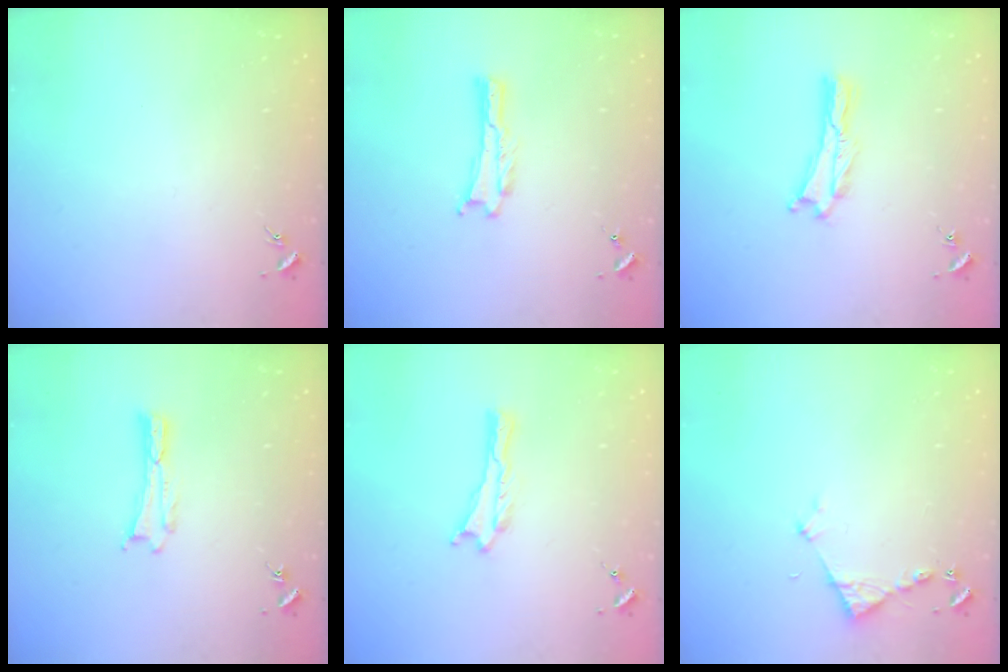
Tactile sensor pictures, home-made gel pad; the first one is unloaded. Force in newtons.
{"total": 0.0}
{"total": 0.6, "press": 0.5, "slide": 0.2}
{"total": 0.0}
{"total": 0.0}
{"total": 3.5, "press": 3.5, "slide": 0.3}